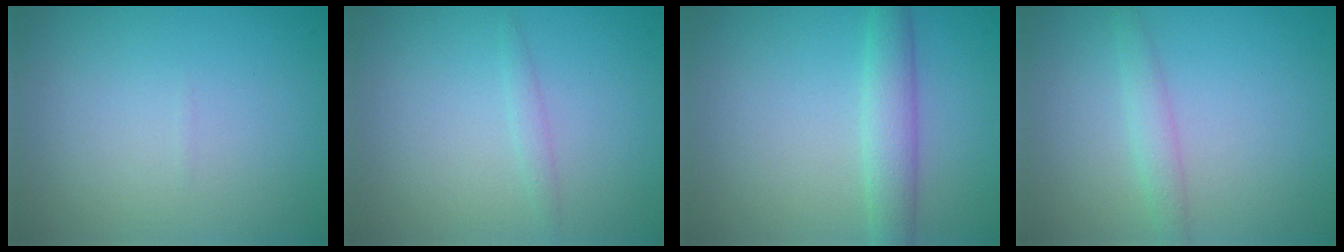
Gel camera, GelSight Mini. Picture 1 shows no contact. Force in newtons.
{"total": 0.9, "press": 0.9, "slide": 0.1}
{"total": 2.9, "press": 2.9, "slide": 0.0}
{"total": 1.5, "press": 1.5, "slide": 0.1}